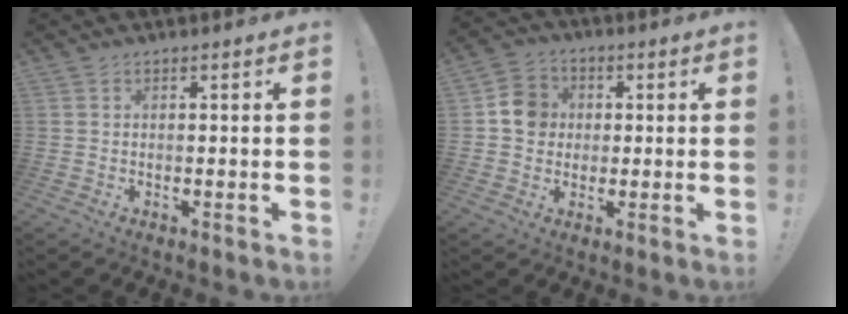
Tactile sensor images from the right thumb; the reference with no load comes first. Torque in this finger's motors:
{"motor_torque": [0.29, 0.11, 0.30, -0.05, -0.01]}